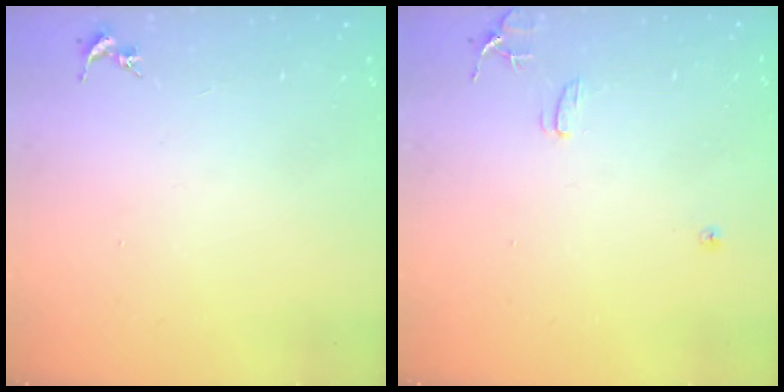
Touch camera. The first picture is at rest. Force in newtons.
{"total": 8.5, "press": 8.5, "slide": 0.8}